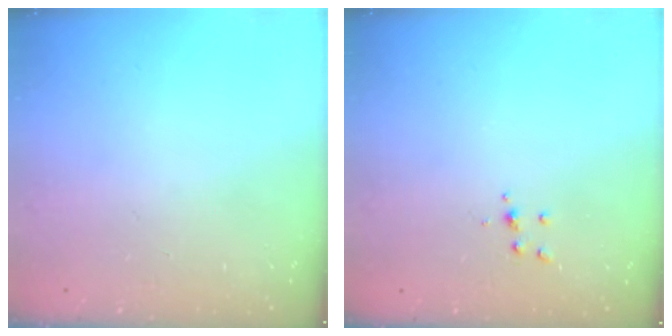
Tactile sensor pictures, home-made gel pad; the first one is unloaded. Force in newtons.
{"total": 3.3, "press": 3.3, "slide": 0.4}